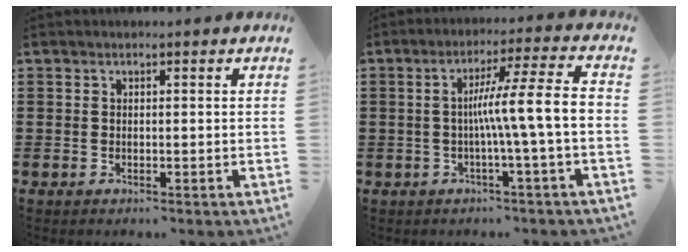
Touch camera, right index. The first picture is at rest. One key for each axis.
{"total": 8.8, "fx": -1.1, "fy": -0.8, "fz": 8.7, "tx": -0.155, "ty": -0.003, "tz": -0.027}